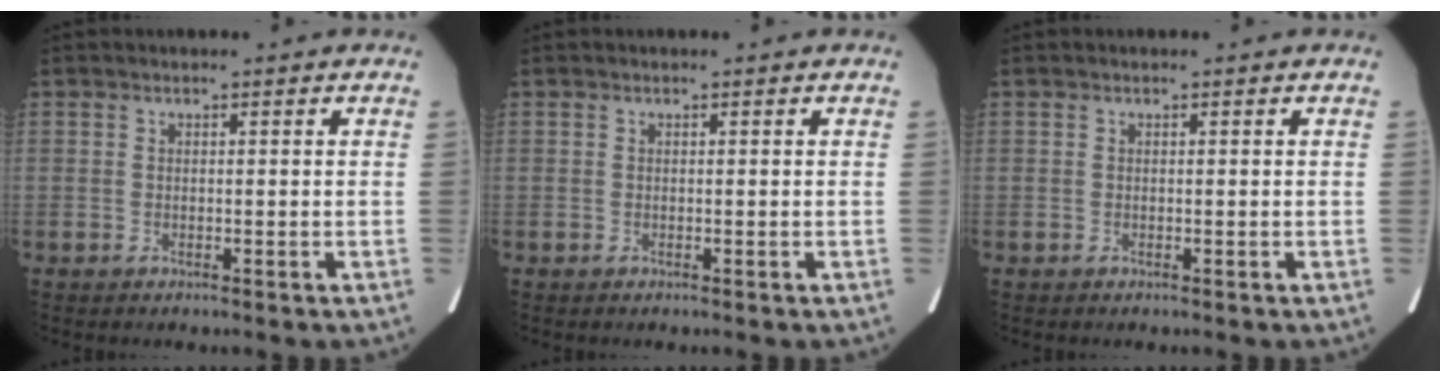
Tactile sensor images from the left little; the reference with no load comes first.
{"total": 0.0}
{"total": 0.0}